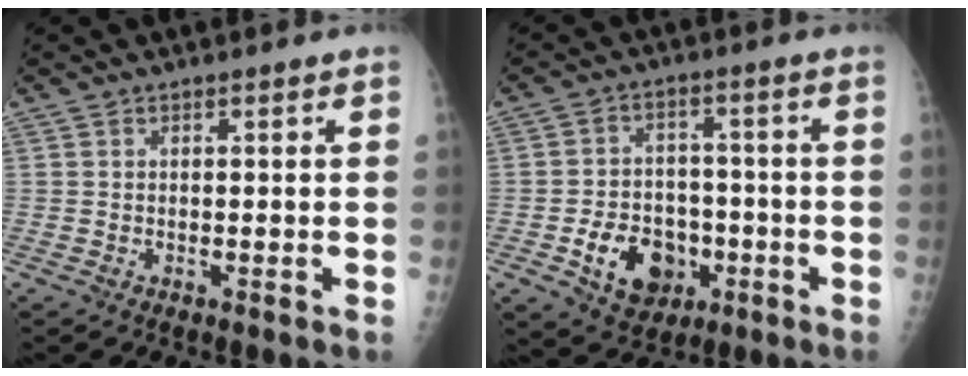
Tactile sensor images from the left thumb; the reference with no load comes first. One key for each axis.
{"total": 11.0, "fx": -3.8, "fy": 8.4, "fz": 6.1, "tx": -0.064, "ty": 0.020, "tz": -0.054}